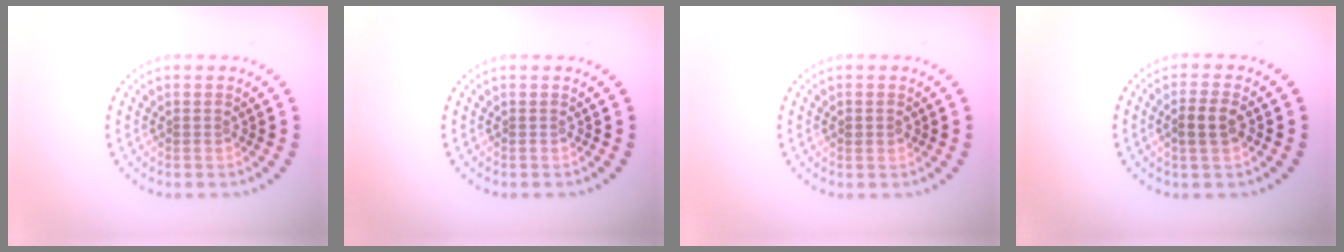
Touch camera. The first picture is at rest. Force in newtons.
{"total": 0.0}
{"total": 1.1, "press": 1.1, "slide": 0.1}
{"total": 2.3, "press": 2.3, "slide": 0.6}